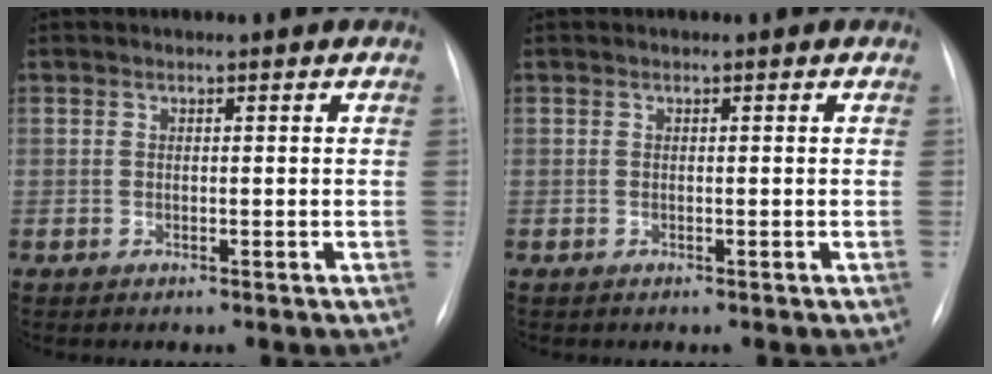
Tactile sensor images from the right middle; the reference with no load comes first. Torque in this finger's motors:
{"motor_torque": [-0.10, -0.12, -0.06, -0.01]}